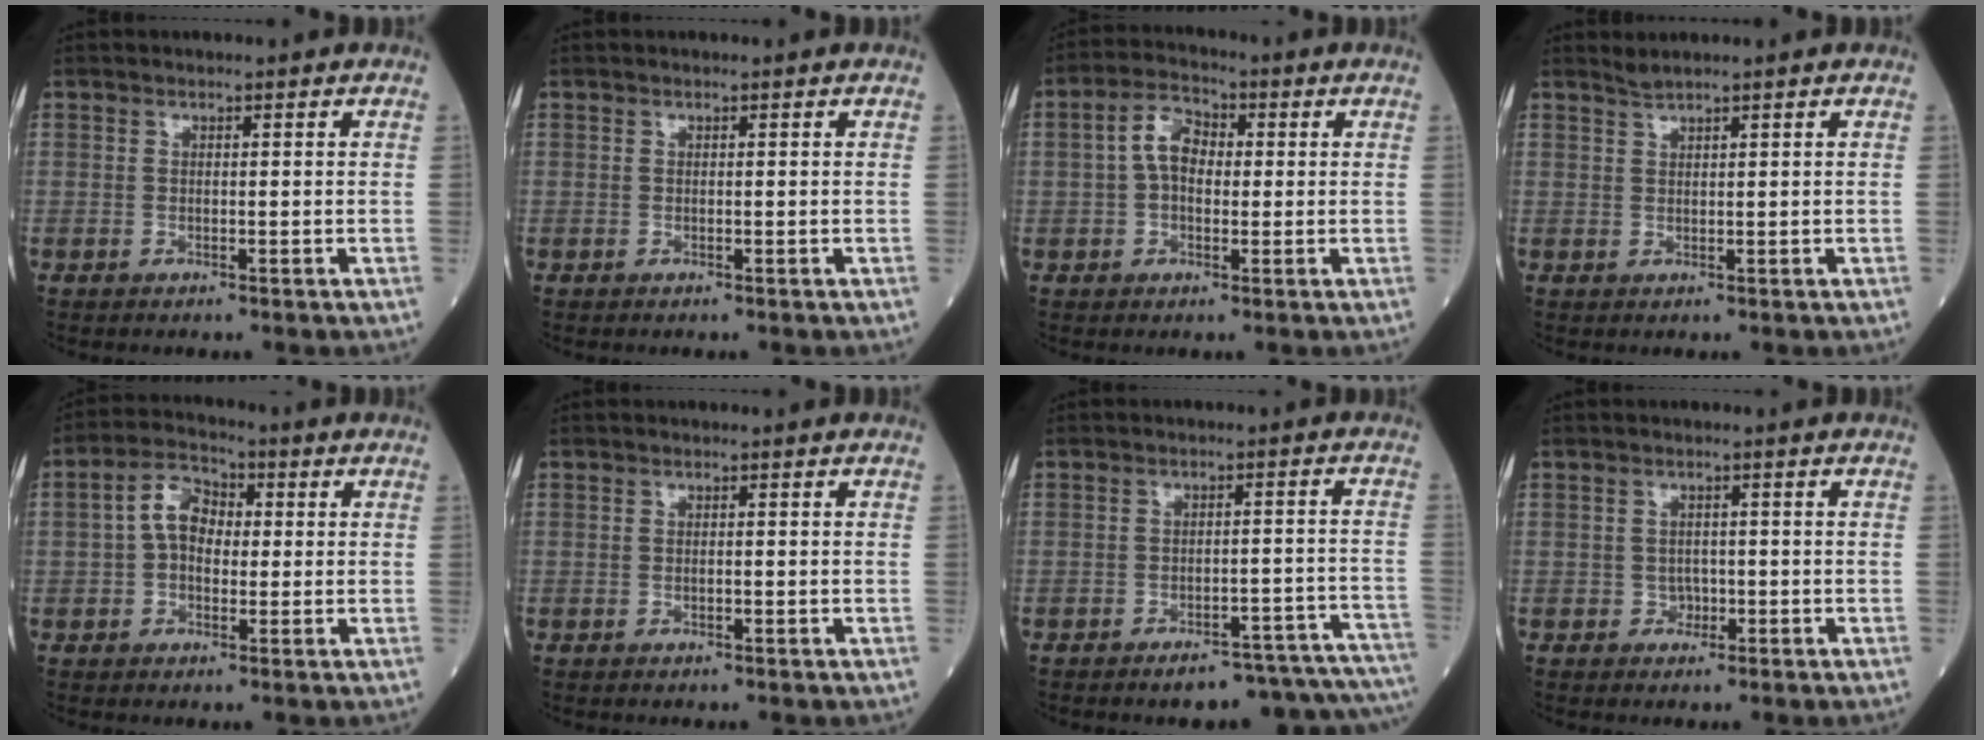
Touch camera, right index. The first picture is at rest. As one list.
[{"total": 0.0}, {"total": 5.7, "force": [0.3, 3.5, 4.5], "torque": [-0.094, 0.023, 0.002]}, {"total": 1.2, "force": [1.1, -0.4, 0.1], "torque": [-0.008, 0.001, 0.026]}, {"total": 6.2, "force": [0.3, 4.1, 4.6], "torque": [-0.094, 0.027, -0.001]}, {"total": 0.7, "force": [-0.2, 0.2, 0.6], "torque": [-0.010, 0.000, -0.004]}, {"total": 13.7, "force": [-12.9, 1.9, 4.3], "torque": [0.009, 0.031, -0.149]}, {"total": 1.5, "force": [-0.6, 1.2, 0.5], "torque": [-0.004, 0.006, -0.010]}]